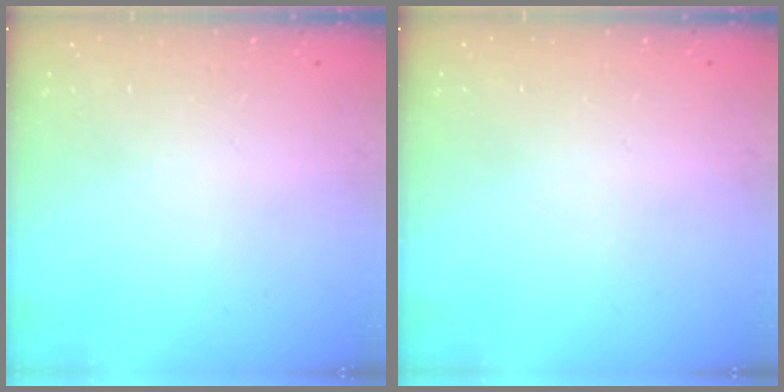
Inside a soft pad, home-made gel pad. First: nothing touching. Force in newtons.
{"total": 0.0}